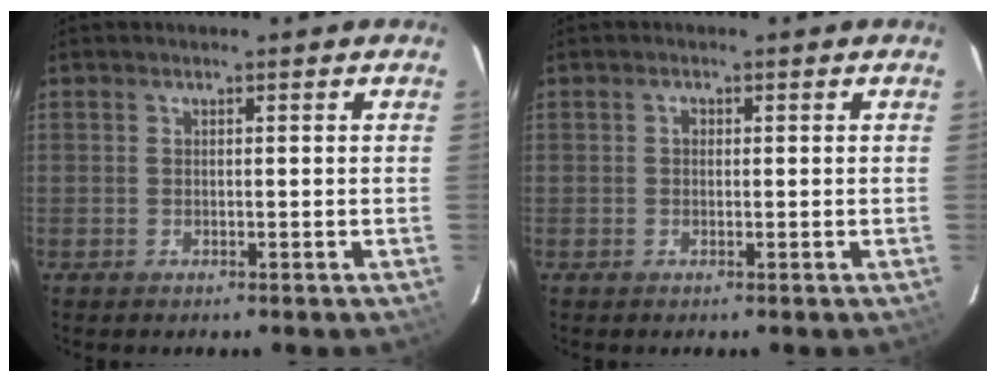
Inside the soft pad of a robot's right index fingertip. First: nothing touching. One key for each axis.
{"total": 0.8, "fx": 0.0, "fy": 0.7, "fz": 0.3, "tx": -0.004, "ty": 0.004, "tz": -0.002}